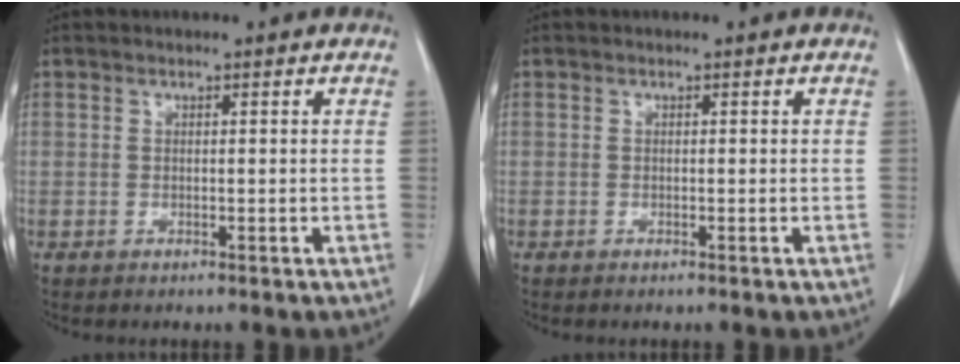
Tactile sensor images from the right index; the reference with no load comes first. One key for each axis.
{"total": 0.0}